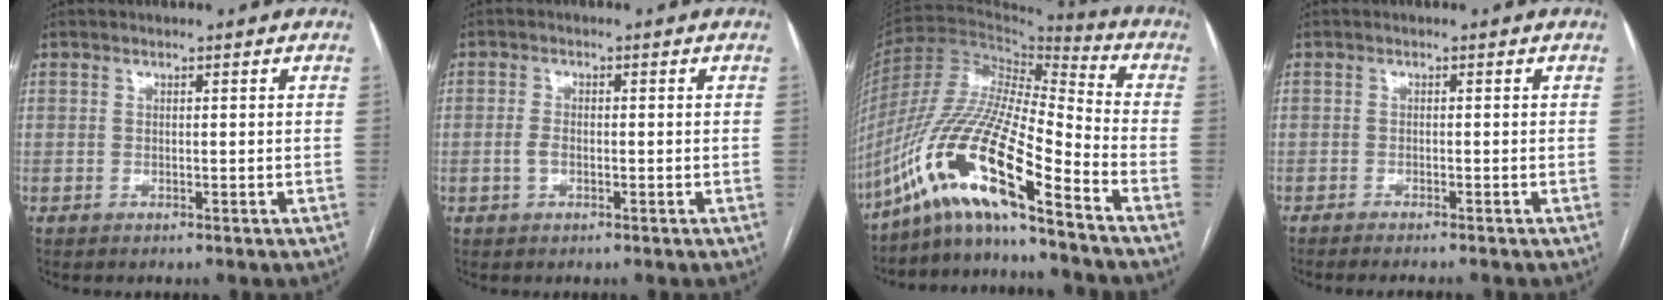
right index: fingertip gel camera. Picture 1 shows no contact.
{"total": 1.7, "force": [-0.4, 1.0, 1.4], "torque": [-0.029, 0.003, -0.007]}
{"total": 16.8, "force": [-11.3, 0.7, 12.4], "torque": [-0.240, -0.007, -0.211]}
{"total": 4.7, "force": [-4.2, 0.3, 2.1], "torque": [-0.021, -0.007, -0.058]}